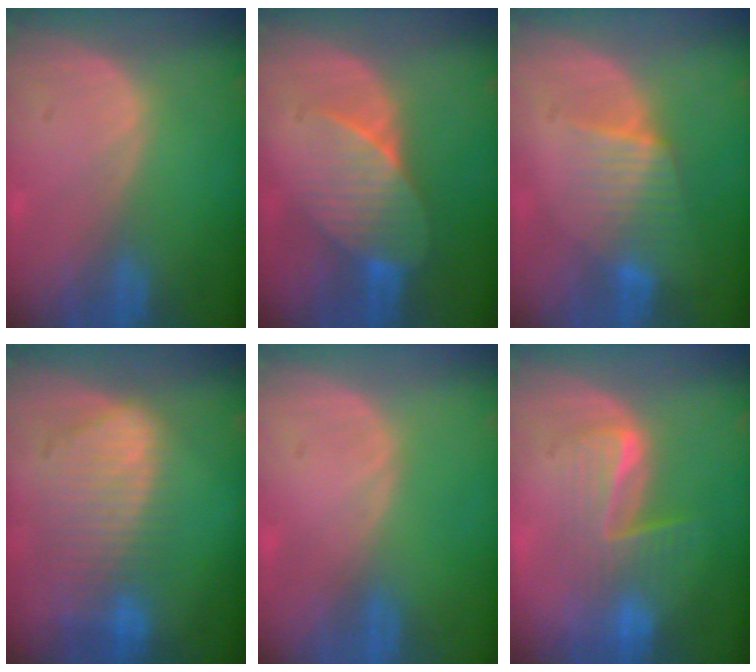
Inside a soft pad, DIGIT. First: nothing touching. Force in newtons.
{"total": 7.4, "press": 6.9, "slide": 2.6}
{"total": 6.6, "press": 5.9, "slide": 3.0}
{"total": 9.3, "press": 8.1, "slide": 4.5}
{"total": 0.0}
{"total": 6.3, "press": 6.2, "slide": 1.5}